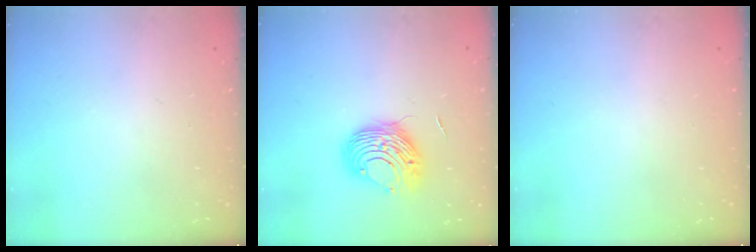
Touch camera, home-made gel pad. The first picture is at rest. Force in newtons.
{"total": 9.3, "press": 9.3, "slide": 0.6}
{"total": 0.0}